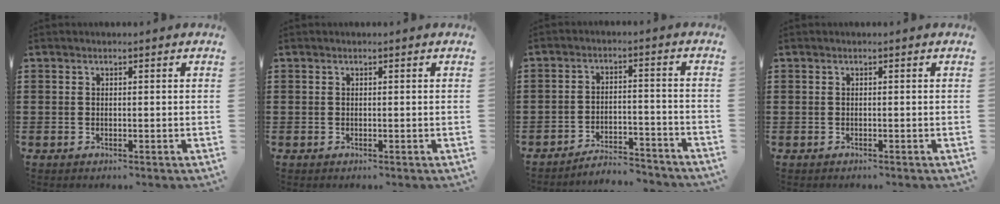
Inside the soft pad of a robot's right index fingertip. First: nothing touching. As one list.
[{"total": 0.0}, {"total": 4.6, "force": [-4.5, 0.4, 0.7], "torque": [-0.017, 0.005, -0.093]}, {"total": 0.0}]